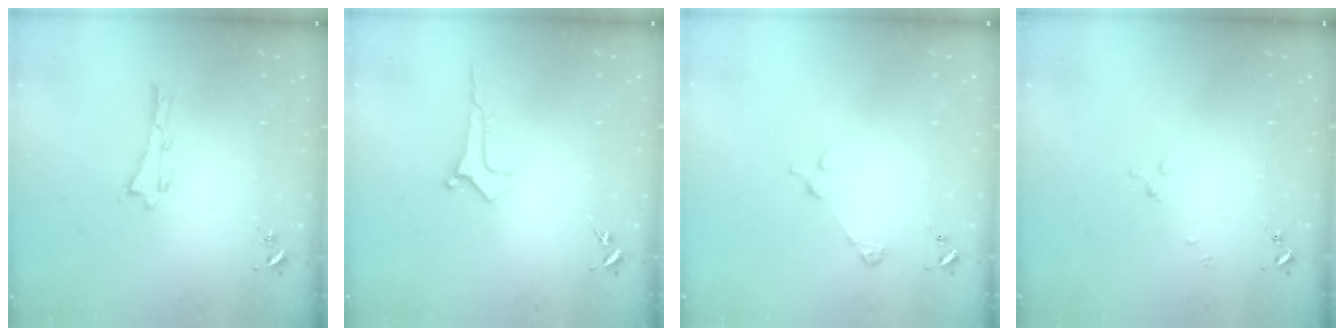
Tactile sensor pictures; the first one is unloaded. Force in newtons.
{"total": 0.0}
{"total": 2.9, "press": 2.9, "slide": 0.3}
{"total": 1.7, "press": 1.7, "slide": 0.3}